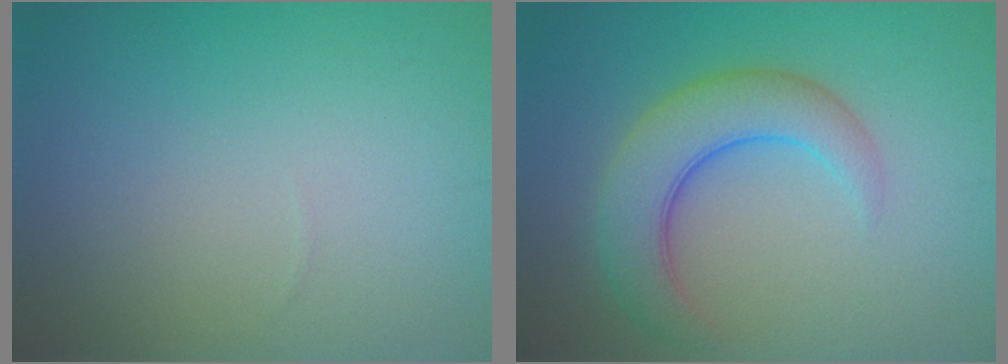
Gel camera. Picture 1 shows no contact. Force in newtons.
{"total": 5.8, "press": 5.8, "slide": 0.4}